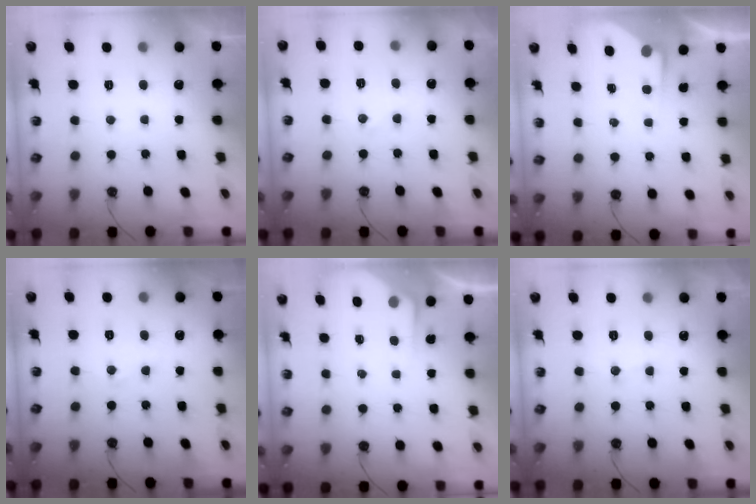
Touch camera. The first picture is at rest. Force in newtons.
{"total": 6.2, "press": 6.2, "slide": 0.6}
{"total": 2.7, "press": 2.6, "slide": 0.4}
{"total": 7.0, "press": 7.0, "slide": 0.8}
{"total": 3.6, "press": 3.6, "slide": 0.5}
{"total": 5.9, "press": 5.9, "slide": 0.2}